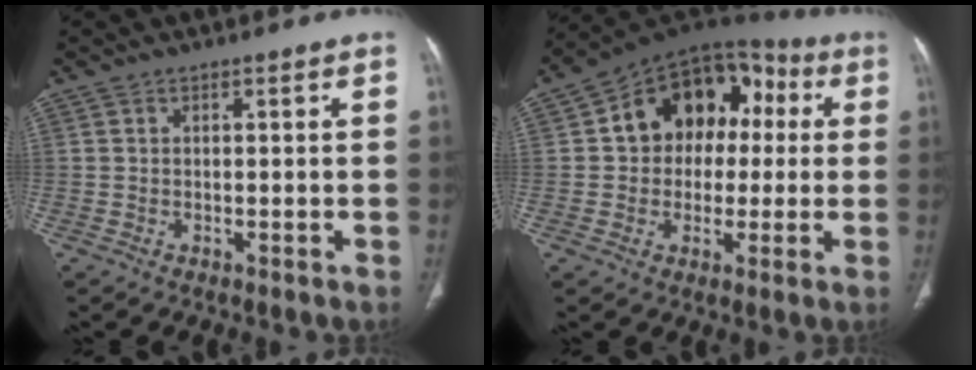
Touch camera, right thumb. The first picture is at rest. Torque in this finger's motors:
{"motor_torque": [1.44, 2.50, 0.82, -0.13, 0.12]}